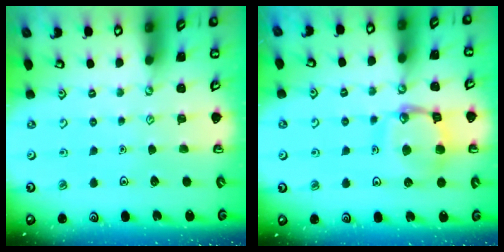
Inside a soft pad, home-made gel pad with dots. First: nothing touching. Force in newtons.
{"total": 14.3, "press": 14.2, "slide": 1.5}